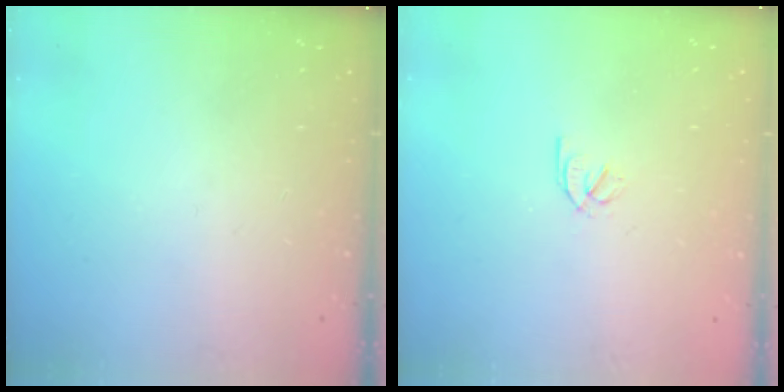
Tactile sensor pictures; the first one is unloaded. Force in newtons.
{"total": 2.0, "press": 2.0, "slide": 0.3}